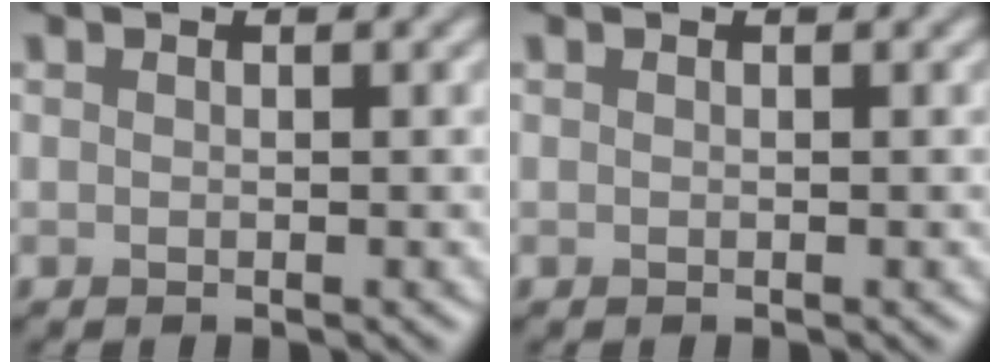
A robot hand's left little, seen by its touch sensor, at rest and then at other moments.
{"total": 0.0}